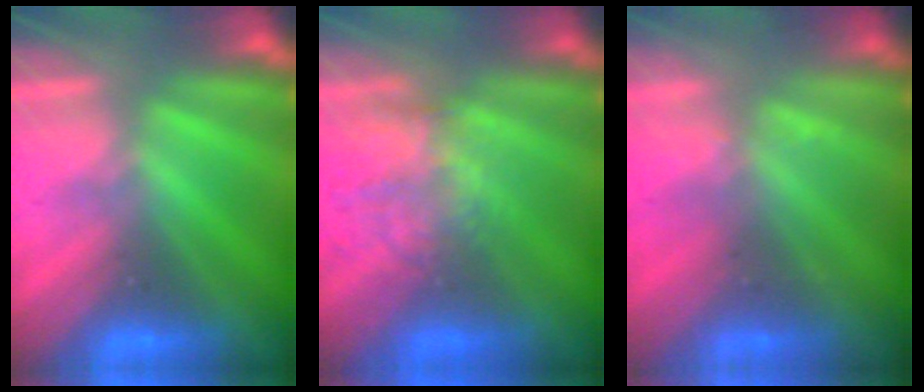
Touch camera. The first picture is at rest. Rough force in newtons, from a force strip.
{"total": 2.1}
{"total": 2.3}